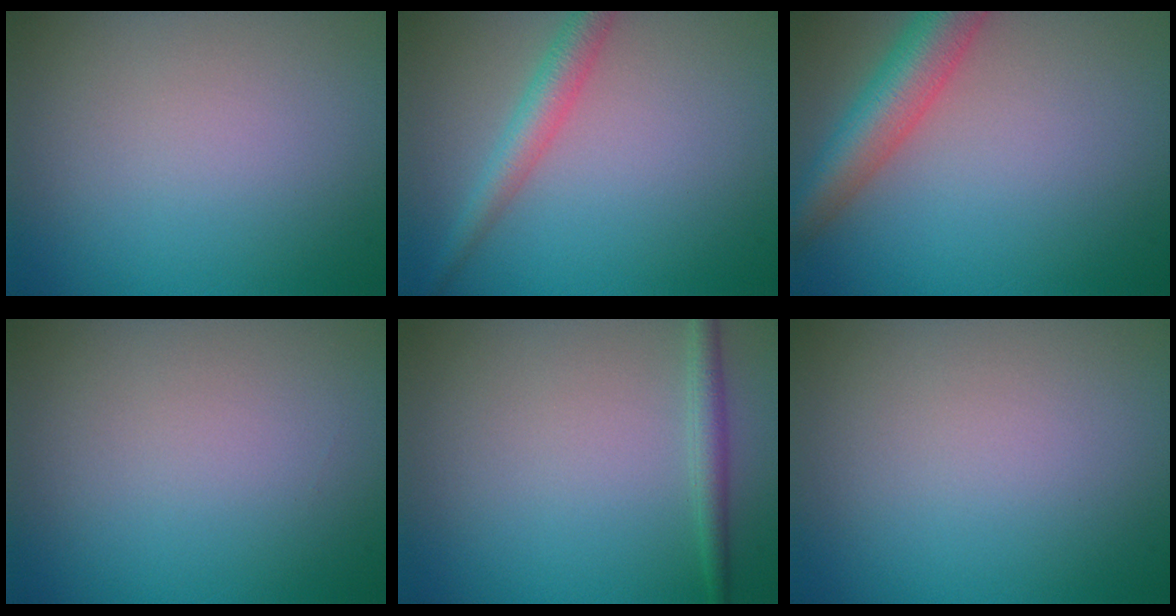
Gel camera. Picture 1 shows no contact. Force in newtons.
{"total": 2.9, "press": 2.9, "slide": 0.1}
{"total": 5.7, "press": 5.7, "slide": 0.2}
{"total": 0.0}
{"total": 1.7, "press": 1.7, "slide": 0.0}
{"total": 0.0}